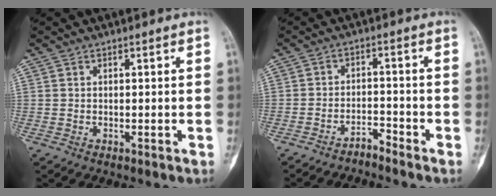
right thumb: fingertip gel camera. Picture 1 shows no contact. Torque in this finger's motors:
{"motor_torque": [0.72, 0.21, 1.12, -1.65, 0.05]}